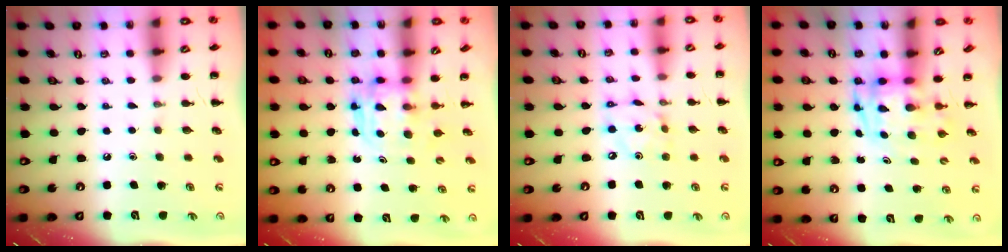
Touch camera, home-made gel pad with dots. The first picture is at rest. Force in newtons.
{"total": 3.6, "press": 3.6, "slide": 0.3}
{"total": 4.5, "press": 4.5, "slide": 0.6}
{"total": 3.4, "press": 3.3, "slide": 0.7}